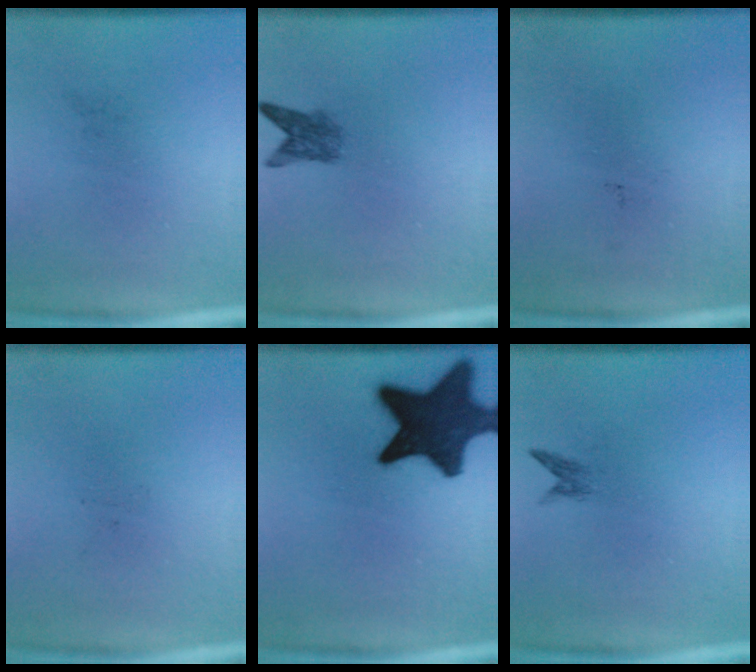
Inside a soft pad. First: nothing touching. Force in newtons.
{"total": 2.9}
{"total": 0.0}
{"total": 0.0}
{"total": 15.3}
{"total": 0.9}